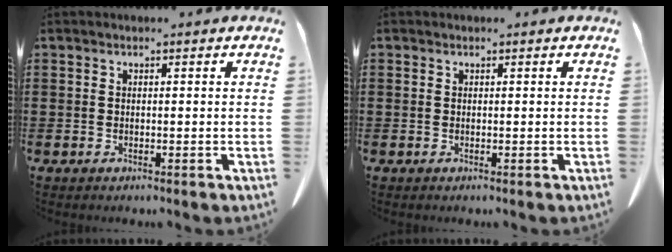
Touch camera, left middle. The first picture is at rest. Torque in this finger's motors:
{"motor_torque": [-0.07, -0.08, 0.00, 0.01]}